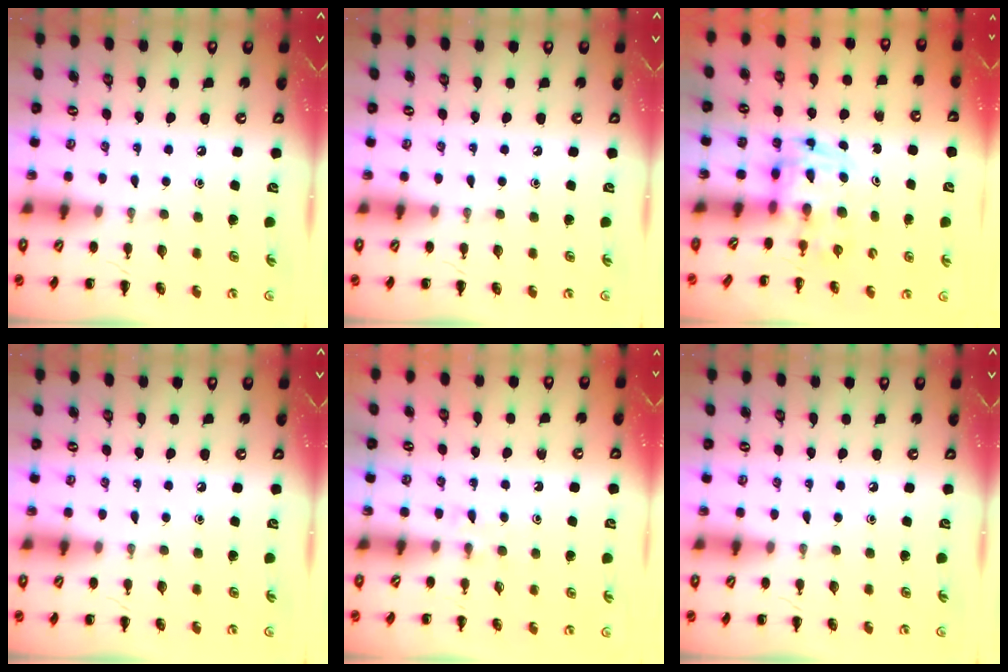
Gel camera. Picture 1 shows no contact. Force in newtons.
{"total": 0.0}
{"total": 3.4, "press": 3.4, "slide": 0.6}
{"total": 0.0}
{"total": 2.8, "press": 2.5, "slide": 1.1}
{"total": 0.0}